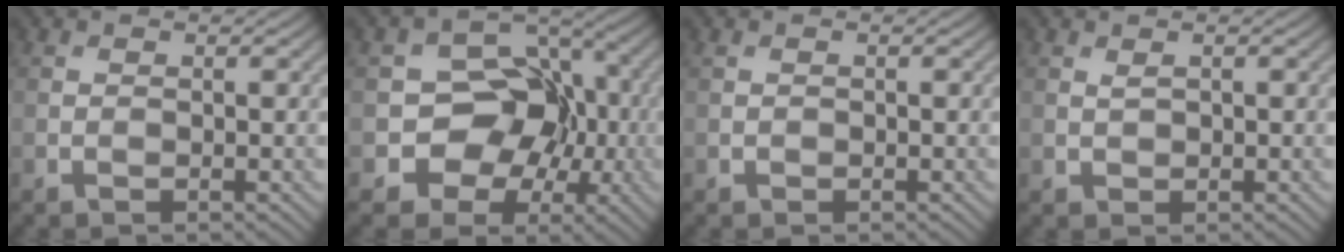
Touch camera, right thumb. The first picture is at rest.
{"total": 9.7, "force": [-2.0, 7.8, 5.3], "torque": [-0.067, -0.001, -0.058]}
{"total": 0.6, "force": [0.0, 0.5, 0.3], "torque": [-0.009, 0.001, 0.001]}
{"total": 0.9, "force": [0.3, 0.6, 0.6], "torque": [-0.016, -0.002, 0.011]}